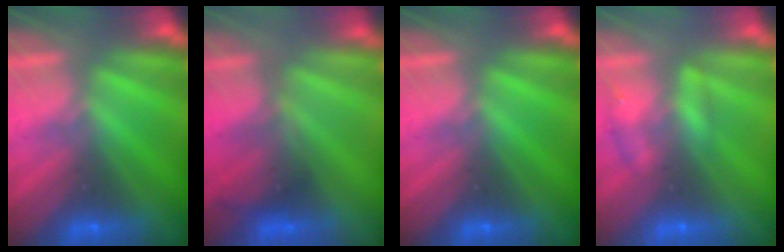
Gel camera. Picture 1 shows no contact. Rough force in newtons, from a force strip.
{"total": 4.6}
{"total": 0.0}
{"total": 2.3}